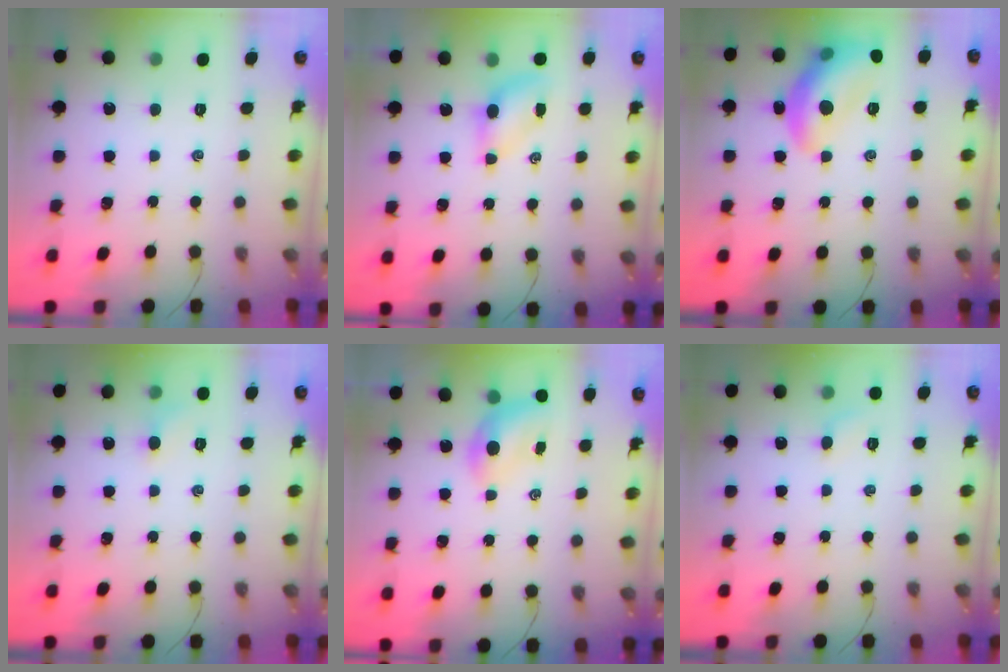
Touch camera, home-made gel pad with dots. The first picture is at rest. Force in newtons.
{"total": 5.1, "press": 5.1, "slide": 0.5}
{"total": 14.6, "press": 14.5, "slide": 1.5}
{"total": 5.0, "press": 4.7, "slide": 1.7}
{"total": 4.9, "press": 4.8, "slide": 0.9}
{"total": 4.4, "press": 4.1, "slide": 1.4}